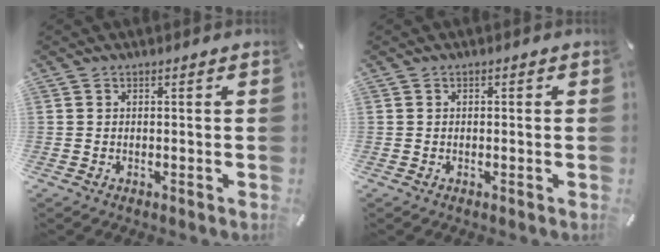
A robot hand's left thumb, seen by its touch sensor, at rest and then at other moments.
{"total": 0.5, "force": [-0.1, 0.2, 0.5], "torque": [-0.008, -0.002, -0.002]}